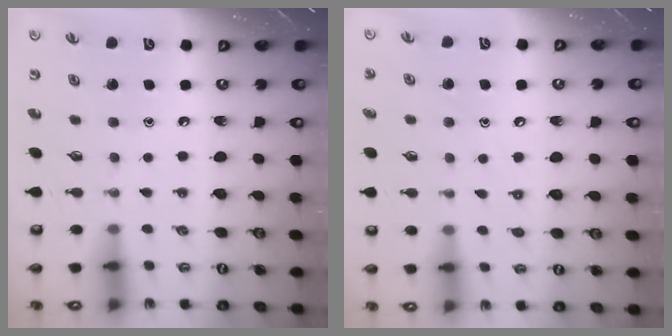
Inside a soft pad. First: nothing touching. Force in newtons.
{"total": 6.2, "press": 6.2, "slide": 0.7}